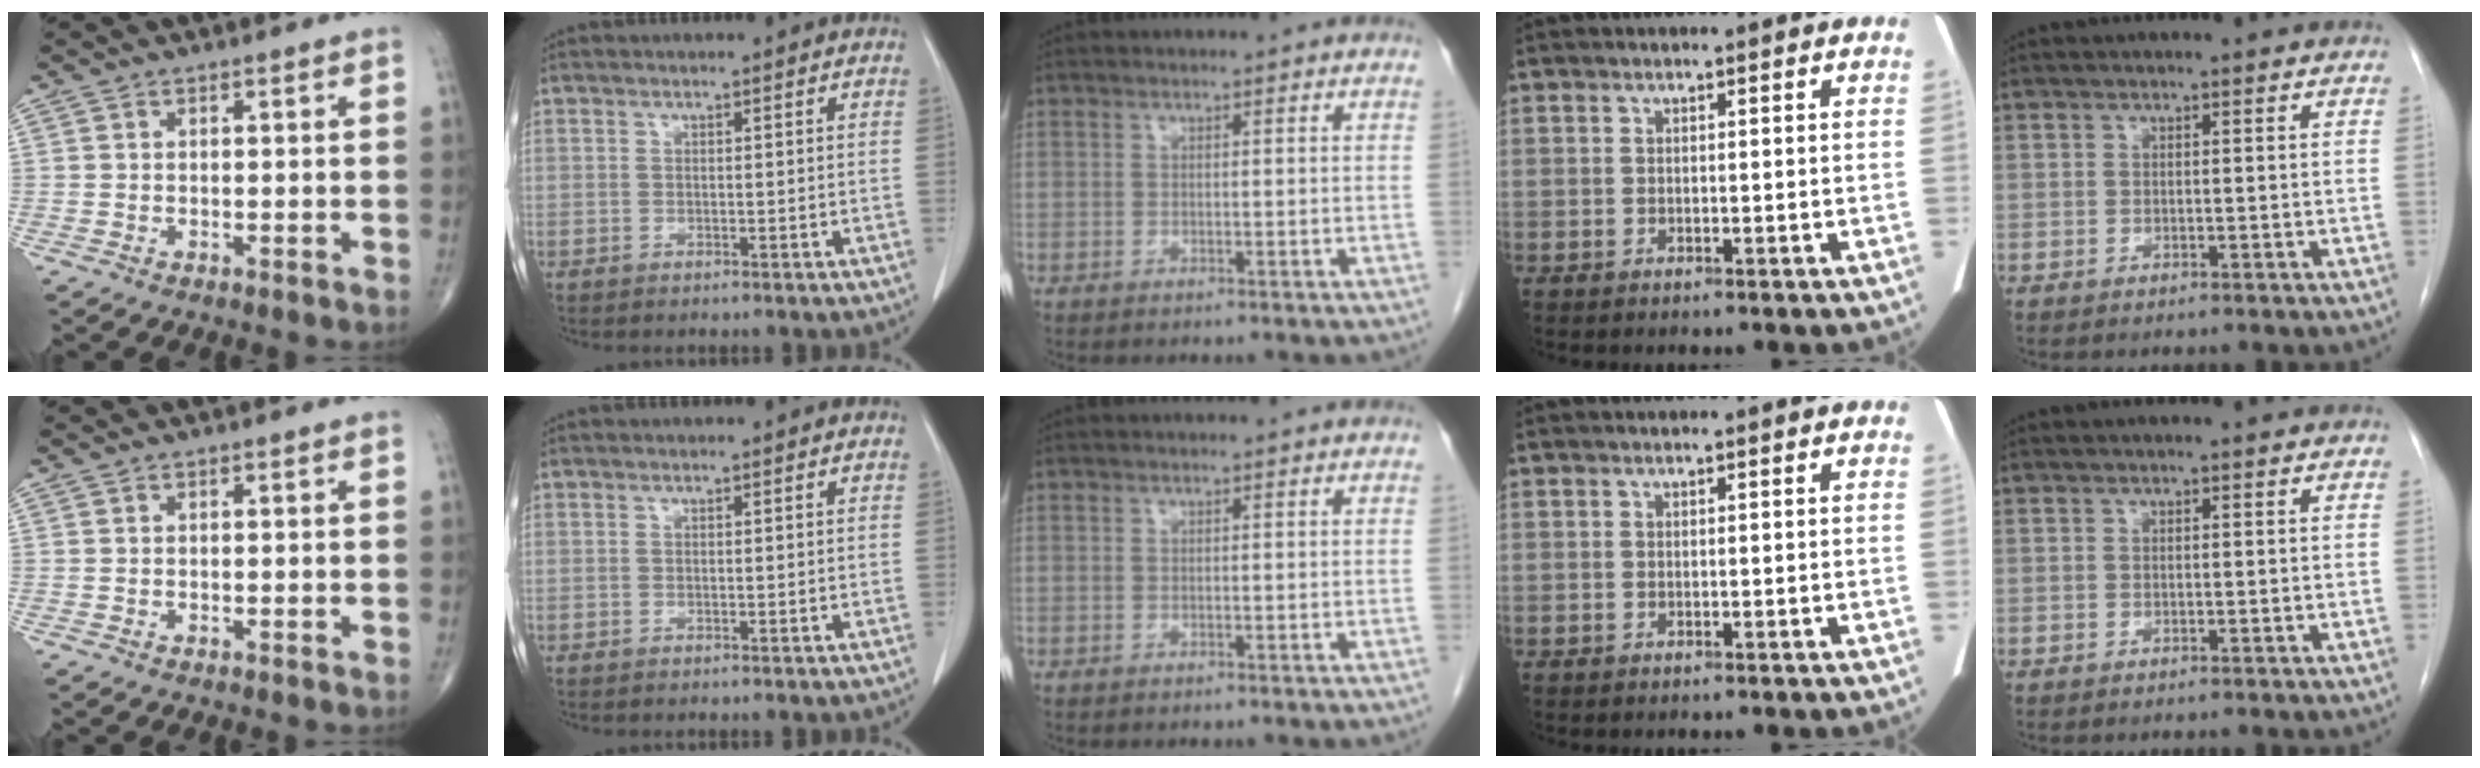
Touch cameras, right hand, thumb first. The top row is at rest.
{}